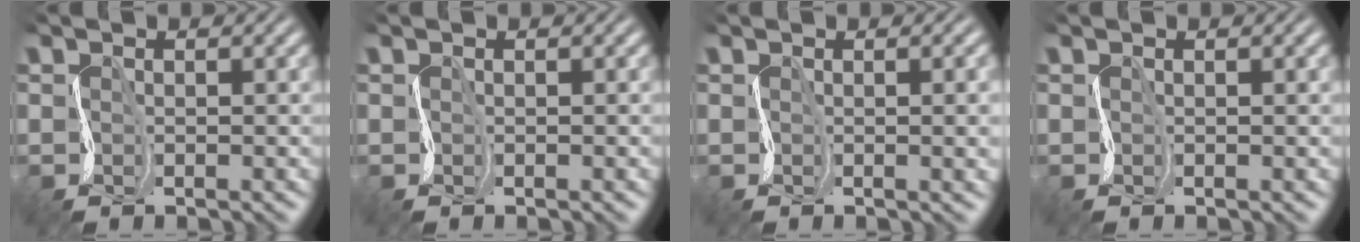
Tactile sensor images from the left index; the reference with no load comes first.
{"total": 0.0}
{"total": 5.6, "force": [0.5, 2.7, 4.9], "torque": [-0.032, 0.023, -0.002]}
{"total": 1.1, "force": [0.4, 0.4, 0.9], "torque": [-0.004, 0.006, 0.000]}